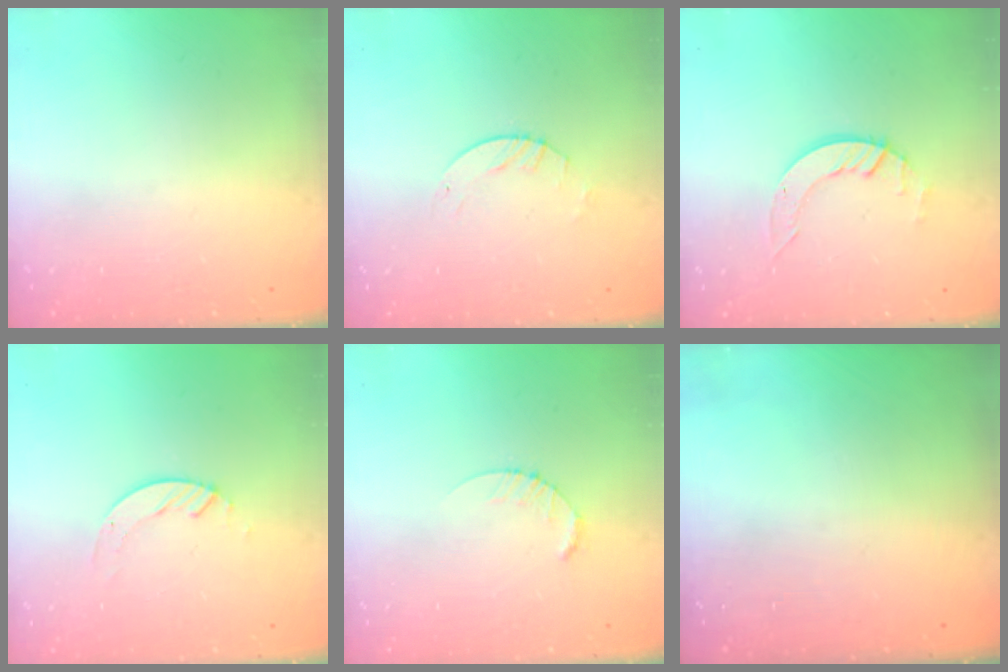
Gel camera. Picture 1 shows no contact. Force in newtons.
{"total": 2.6, "press": 2.6, "slide": 0.3}
{"total": 4.8, "press": 4.8, "slide": 0.3}
{"total": 3.4, "press": 3.4, "slide": 0.4}
{"total": 2.6, "press": 2.6, "slide": 0.4}
{"total": 0.0}